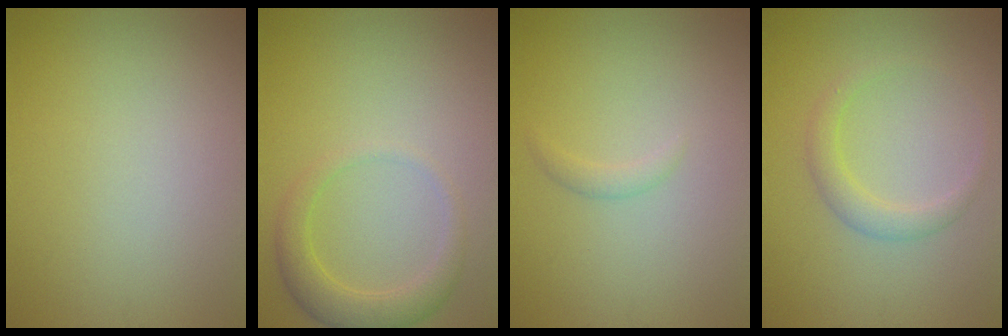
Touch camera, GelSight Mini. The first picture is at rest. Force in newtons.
{"total": 2.9, "press": 2.9, "slide": 0.1}
{"total": 0.8, "press": 0.8, "slide": 0.1}
{"total": 2.0, "press": 2.0, "slide": 0.0}